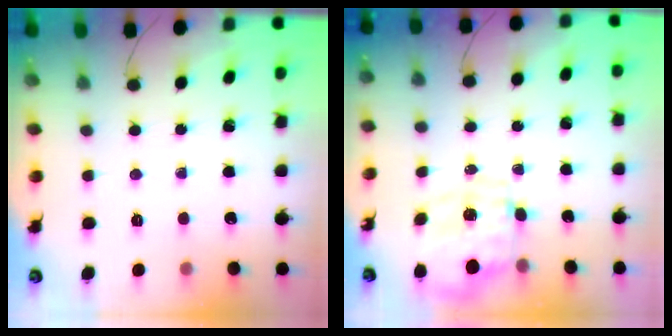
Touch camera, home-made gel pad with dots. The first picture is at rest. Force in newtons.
{"total": 3.3, "press": 3.1, "slide": 1.3}